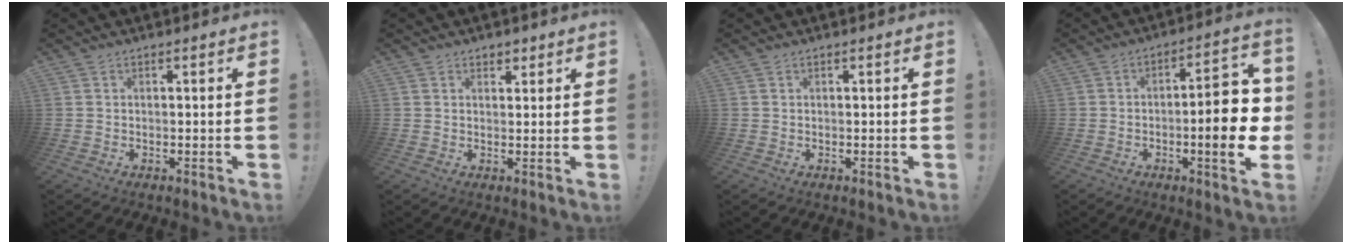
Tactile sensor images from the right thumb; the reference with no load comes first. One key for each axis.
{"total": 2.2, "fx": 1.5, "fy": 1.6, "fz": 0.5, "tx": 0.002, "ty": -0.007, "tz": 0.024}
{"total": 0.0}
{"total": 14.1, "fx": -2.2, "fy": 4.0, "fz": 13.4, "tx": -0.166, "ty": 0.001, "tz": -0.037}